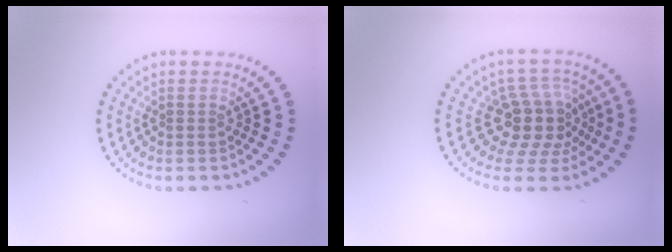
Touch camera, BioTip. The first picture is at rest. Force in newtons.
{"total": 4.3, "press": 3.3, "slide": 2.8}